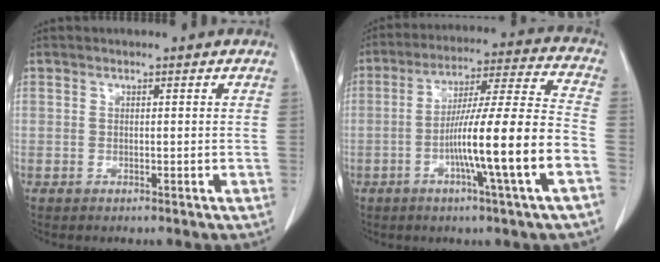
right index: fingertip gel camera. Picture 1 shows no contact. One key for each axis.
{"total": 15.9, "fx": -5.0, "fy": -0.9, "fz": 15.0, "tx": -0.254, "ty": 0.004, "tz": -0.087}